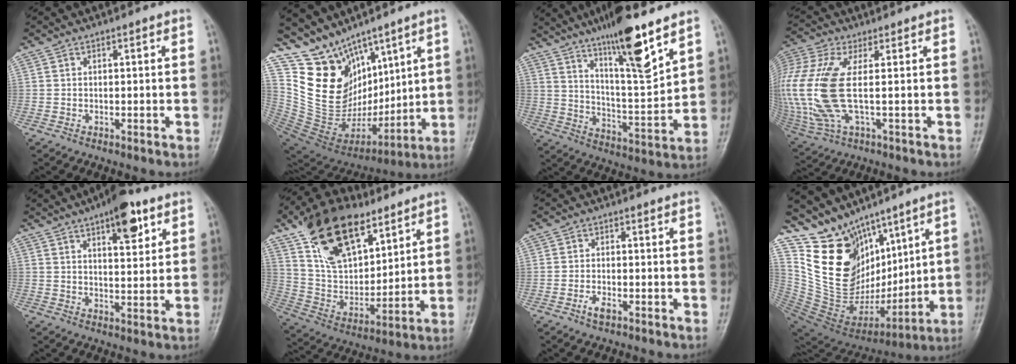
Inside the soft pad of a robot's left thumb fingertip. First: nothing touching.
{"total": 17.3, "force": [11.5, 10.2, 7.9], "torque": [-0.106, -0.052, 0.244]}
{"total": 16.1, "force": [10.6, 2.5, 11.8], "torque": [-0.187, -0.062, 0.187]}
{"total": 19.0, "force": [0.6, 8.0, 17.2], "torque": [-0.450, -0.002, 0.015]}
{"total": 9.4, "force": [5.2, 3.5, 7.0], "torque": [-0.082, -0.023, 0.073]}
{"total": 21.4, "force": [12.7, 10.9, 13.4], "torque": [-0.202, -0.046, 0.241]}
{"total": 2.3, "force": [-1.3, 0.8, 1.7], "torque": [-0.035, 0.007, -0.024]}
{"total": 19.0, "force": [12.0, 11.3, 9.4], "torque": [-0.126, -0.058, 0.245]}